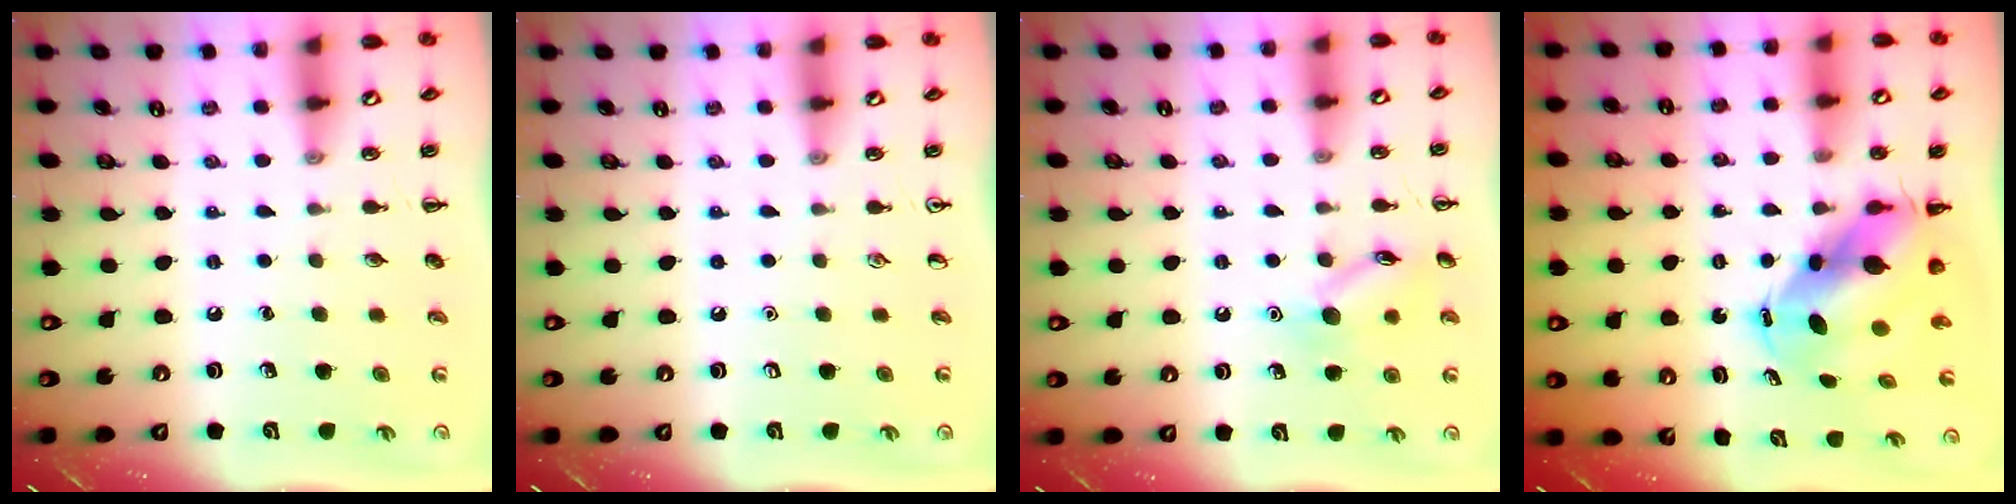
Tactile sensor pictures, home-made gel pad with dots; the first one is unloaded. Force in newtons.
{"total": 0.0}
{"total": 10.4, "press": 10.4, "slide": 0.5}
{"total": 8.0, "press": 7.7, "slide": 2.1}